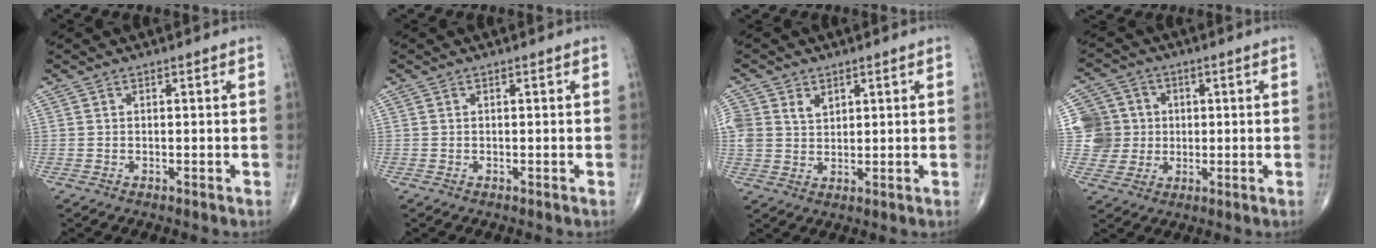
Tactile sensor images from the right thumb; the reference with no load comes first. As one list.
[{"total": 0.0}, {"total": 6.6, "force": [2.7, 5.2, 3.1], "torque": [-0.052, -0.005, 0.057]}, {"total": 9.0, "force": [0.9, 8.7, 1.8], "torque": [-0.004, 0.012, 0.016]}]